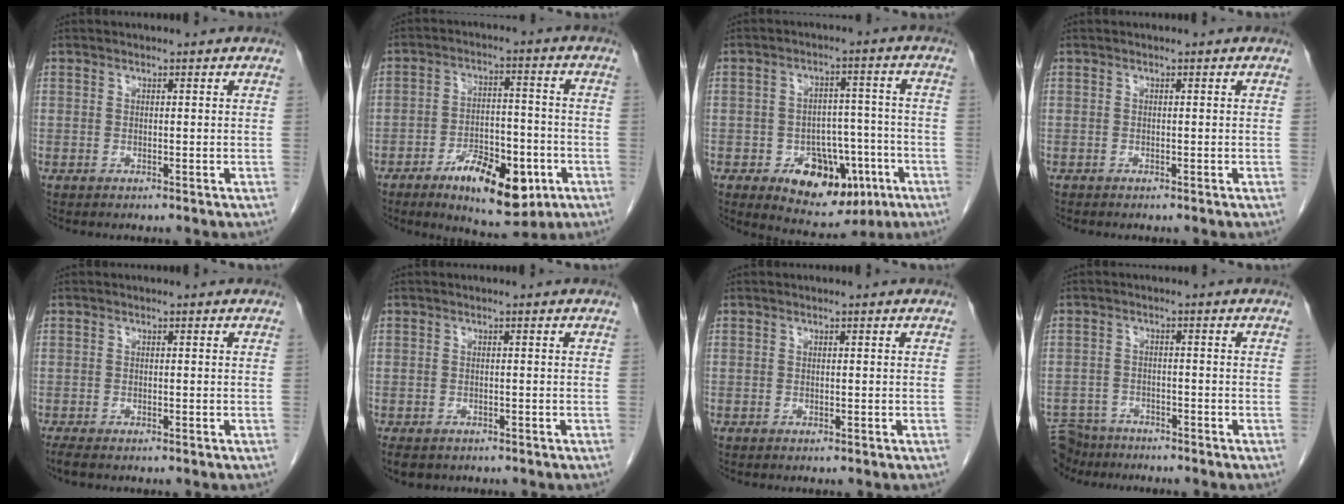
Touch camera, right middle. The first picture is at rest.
{"total": 12.2, "force": [-6.1, 4.8, 9.4], "torque": [-0.145, 0.001, -0.087]}
{"total": 11.5, "force": [-5.1, 6.7, 7.8], "torque": [-0.105, 0.012, -0.065]}
{"total": 0.0}
{"total": 1.8, "force": [-1.4, 0.4, 1.1], "torque": [-0.026, -0.008, -0.022]}
{"total": 6.1, "force": [-4.1, 3.7, 2.5], "torque": [-0.054, -0.008, -0.055]}
{"total": 0.0}
{"total": 6.9, "force": [-6.1, 3.1, 0.3], "torque": [-0.009, 0.004, -0.104]}